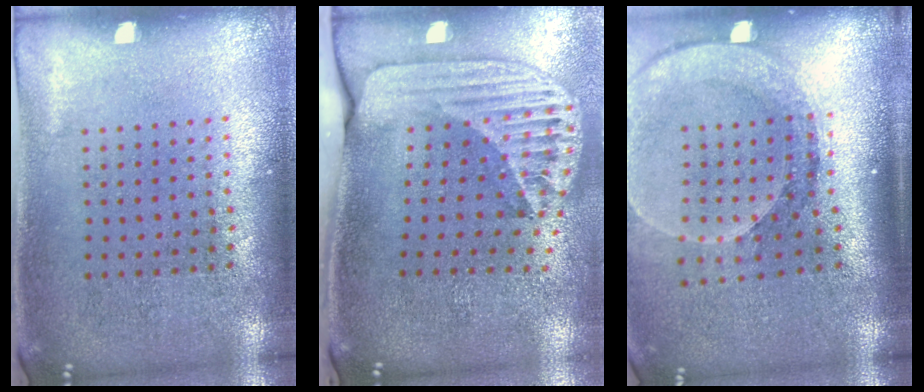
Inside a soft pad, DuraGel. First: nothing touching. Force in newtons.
{"total": 2.6, "press": 1.8, "slide": 1.9}
{"total": 2.6, "press": 2.0, "slide": 1.6}